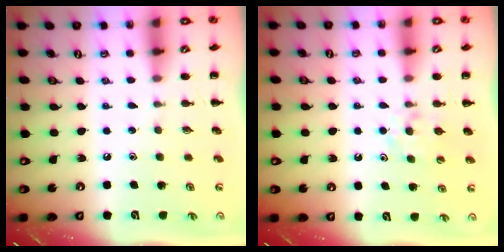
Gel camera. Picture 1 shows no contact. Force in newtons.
{"total": 5.1, "press": 4.9, "slide": 1.4}